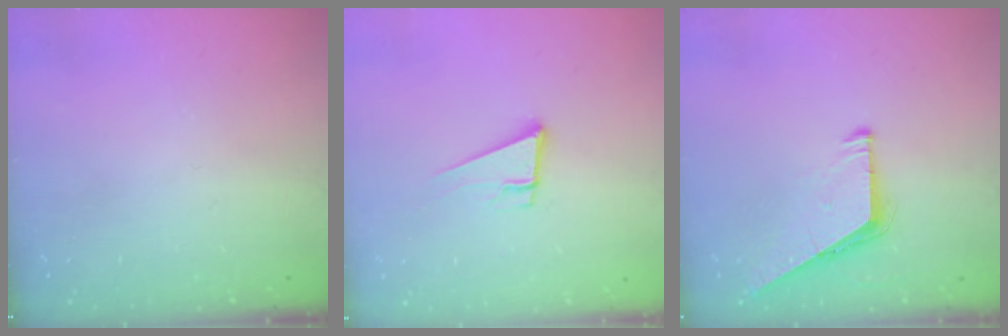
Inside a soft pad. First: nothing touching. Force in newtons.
{"total": 9.0, "press": 8.3, "slide": 3.3}
{"total": 6.5, "press": 6.4, "slide": 0.5}